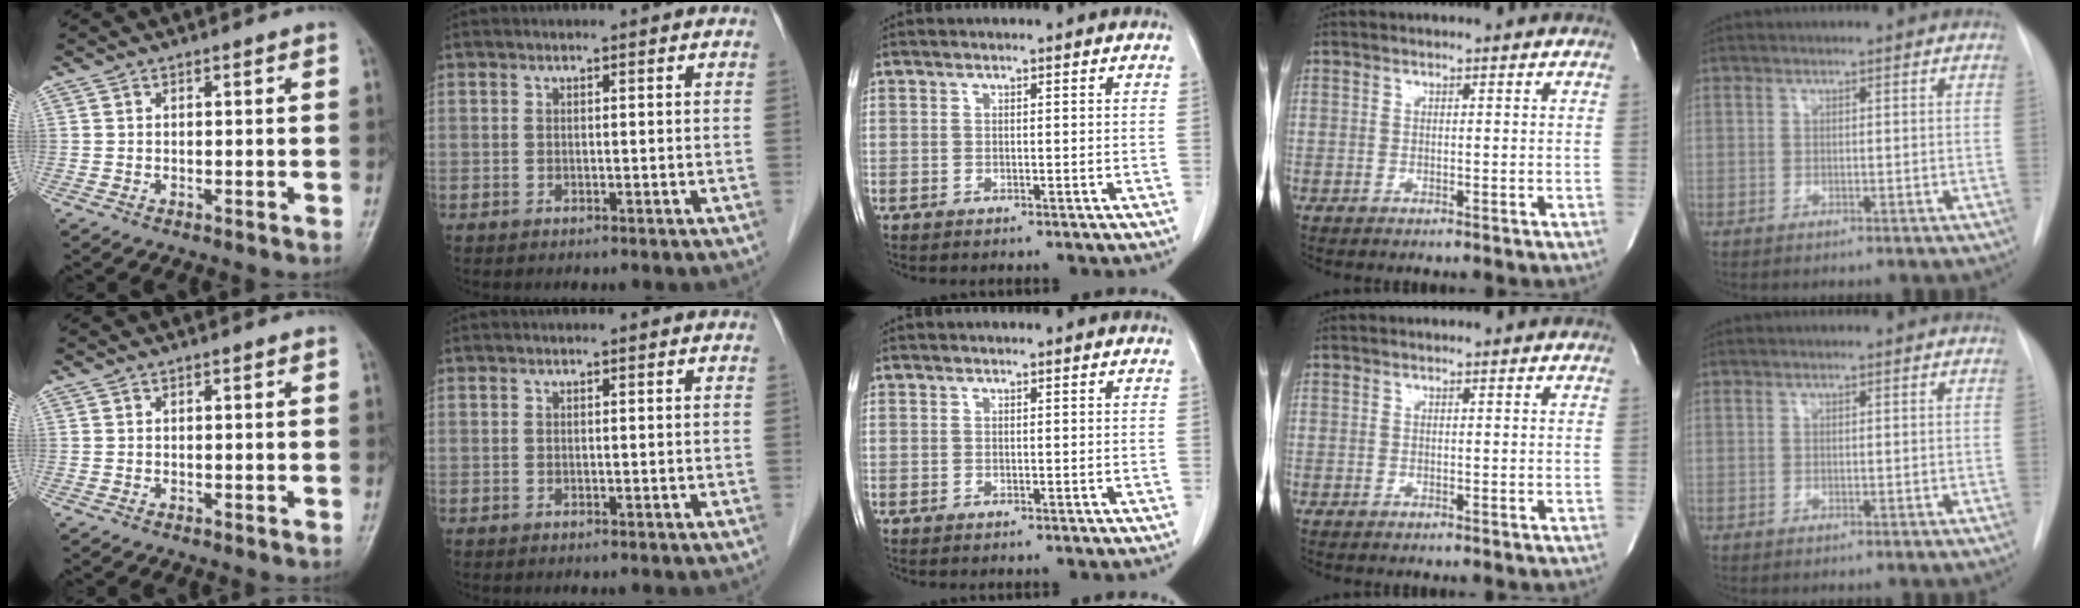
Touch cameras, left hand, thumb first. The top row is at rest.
{}